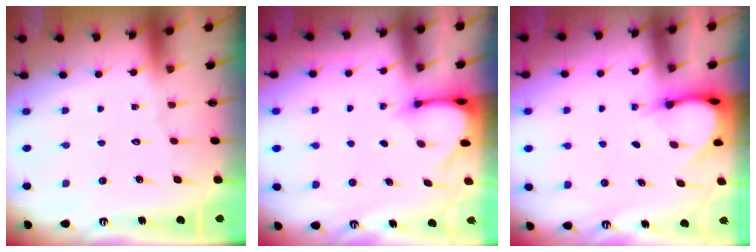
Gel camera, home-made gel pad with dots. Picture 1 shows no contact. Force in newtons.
{"total": 3.4, "press": 3.4, "slide": 0.3}
{"total": 4.0, "press": 4.0, "slide": 0.4}